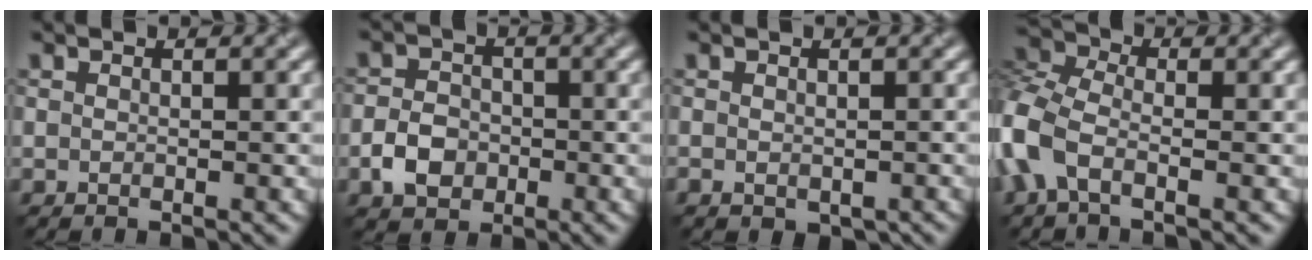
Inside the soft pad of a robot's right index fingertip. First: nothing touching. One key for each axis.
{"total": 3.4, "fx": -1.2, "fy": 2.6, "fz": 1.7, "tx": -0.030, "ty": 0.003, "tz": -0.028}
{"total": 1.9, "fx": -0.9, "fy": 1.3, "fz": 1.2, "tx": -0.022, "ty": -0.015, "tz": -0.010}
{"total": 6.0, "fx": -2.1, "fy": 3.4, "fz": 4.4, "tx": -0.115, "ty": 0.007, "tz": -0.066}